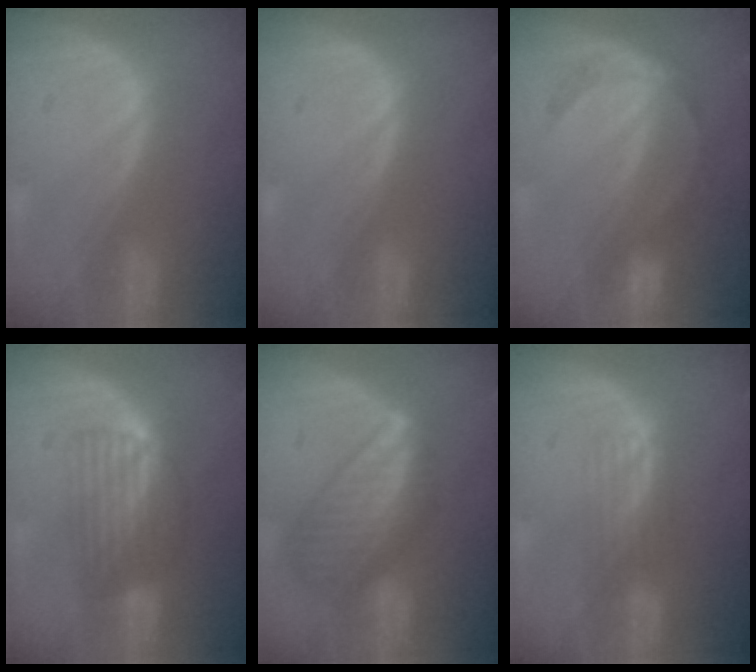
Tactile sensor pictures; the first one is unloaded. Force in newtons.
{"total": 0.0}
{"total": 4.7, "press": 4.7, "slide": 0.4}
{"total": 6.8, "press": 6.0, "slide": 3.3}
{"total": 9.2, "press": 8.0, "slide": 4.5}
{"total": 2.6, "press": 2.6, "slide": 0.4}